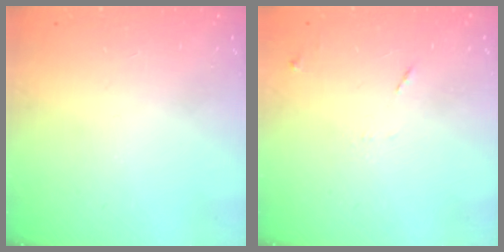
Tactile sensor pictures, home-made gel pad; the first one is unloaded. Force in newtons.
{"total": 5.7, "press": 5.7, "slide": 0.7}